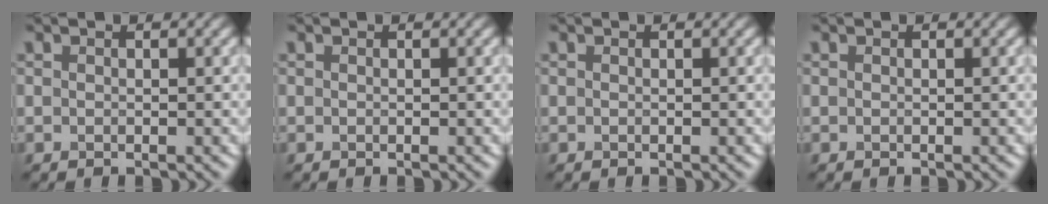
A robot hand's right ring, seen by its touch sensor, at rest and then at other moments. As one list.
[{"total": 0.0}, {"total": 0.0}, {"total": 0.0}]